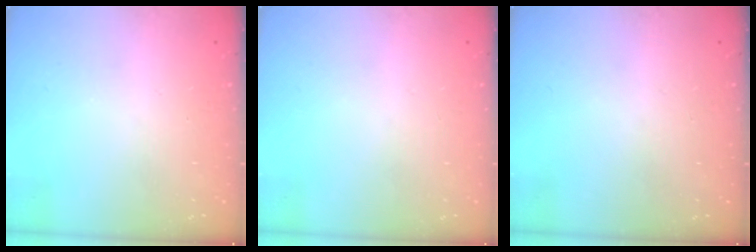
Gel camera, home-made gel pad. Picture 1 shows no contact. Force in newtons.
{"total": 0.0}
{"total": 0.0}